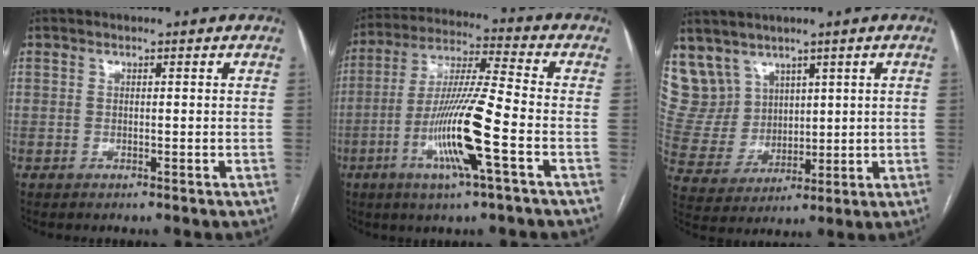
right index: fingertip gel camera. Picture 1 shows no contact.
{"total": 13.9, "force": [-4.8, 0.0, 13.0], "torque": [-0.261, -0.008, -0.094]}
{"total": 9.6, "force": [6.4, 7.1, 1.2], "torque": [-0.047, 0.032, 0.153]}